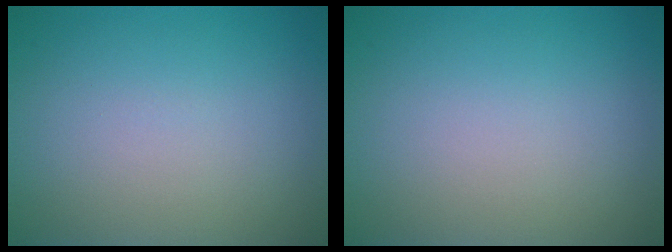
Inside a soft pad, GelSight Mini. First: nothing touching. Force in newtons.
{"total": 0.0}